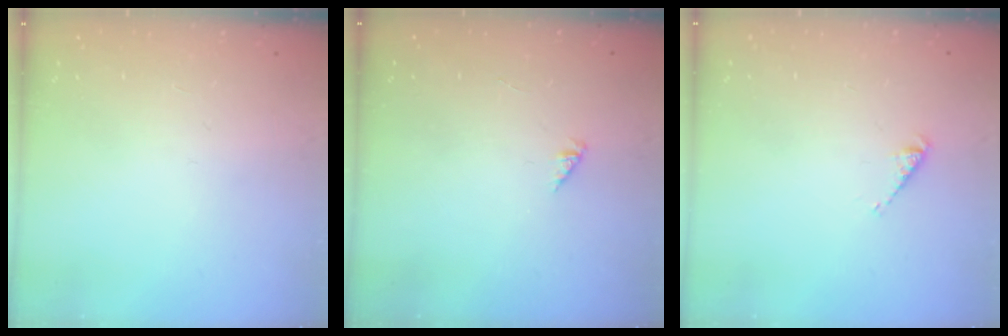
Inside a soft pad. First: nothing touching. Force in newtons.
{"total": 0.0}
{"total": 2.4, "press": 2.4, "slide": 0.5}